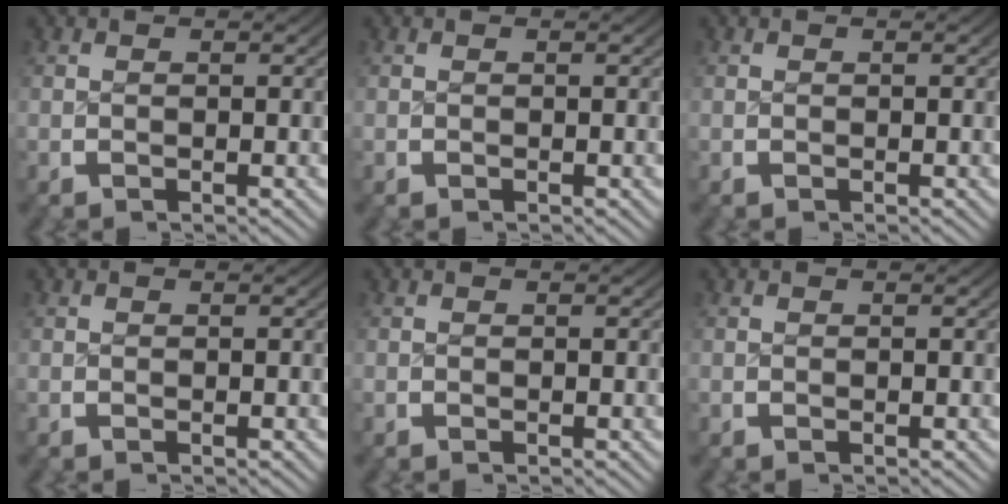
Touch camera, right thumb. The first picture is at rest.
{"total": 0.0}
{"total": 0.0}
{"total": 0.0}
{"total": 0.0}
{"total": 0.0}